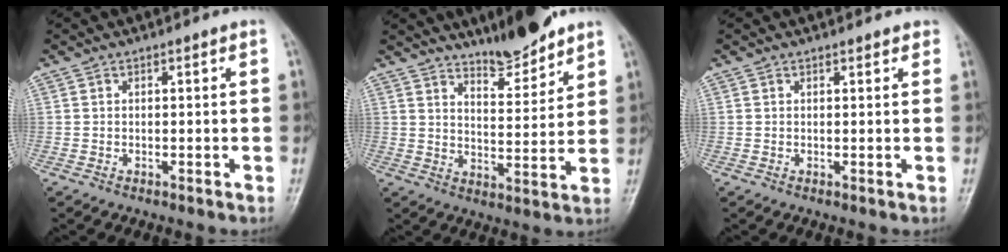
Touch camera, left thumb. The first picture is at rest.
{"total": 9.2, "force": [7.9, 1.9, 4.1], "torque": [-0.045, -0.062, 0.134]}
{"total": 1.2, "force": [1.0, 0.5, 0.5], "torque": [0.000, -0.002, 0.009]}